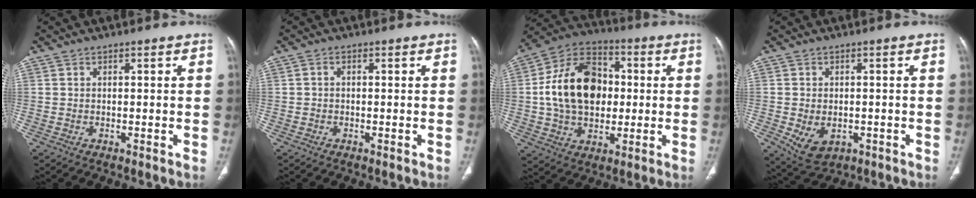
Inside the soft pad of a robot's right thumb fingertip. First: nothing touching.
{"total": 0.6, "force": [-0.1, 0.5, 0.4], "torque": [-0.005, 0.002, -0.006]}
{"total": 19.0, "force": [1.1, 13.4, 13.4], "torque": [-0.204, 0.023, 0.017]}
{"total": 7.4, "force": [-2.1, 5.1, 5.0], "torque": [-0.076, 0.000, -0.016]}